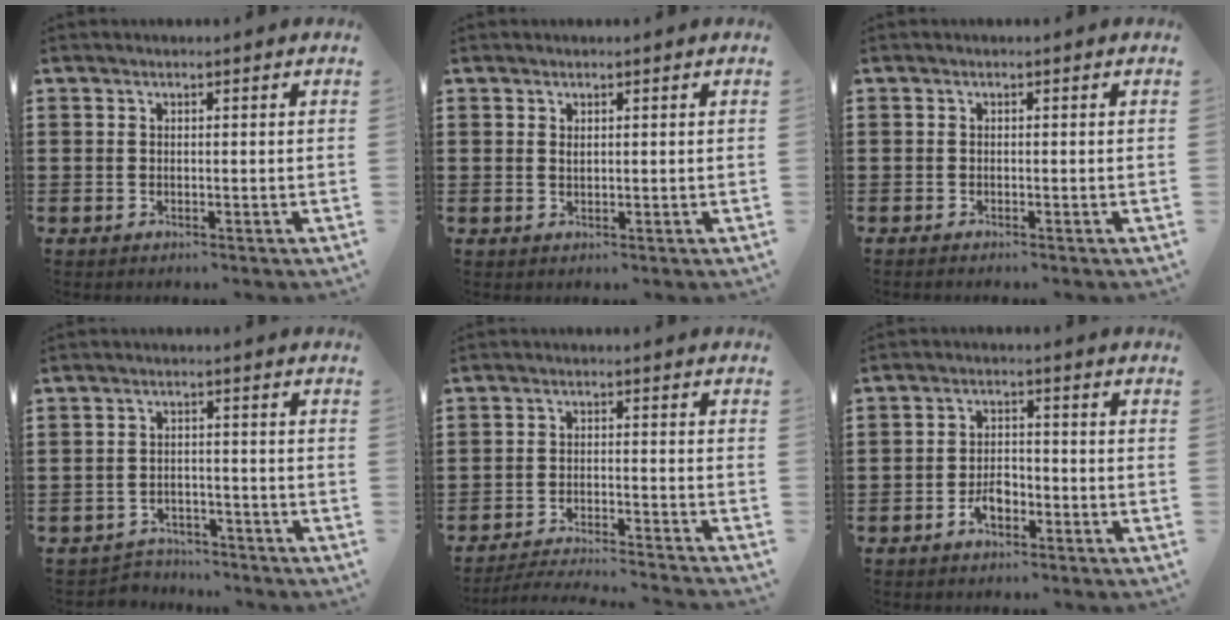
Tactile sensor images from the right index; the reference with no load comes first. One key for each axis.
{"total": 0.7, "fx": 0.3, "fy": 0.4, "fz": 0.5, "tx": -0.011, "ty": 0.002, "tz": 0.006}
{"total": 0.6, "fx": -0.6, "fy": -0.1, "fz": 0.1, "tx": -0.003, "ty": -0.004, "tz": -0.011}
{"total": 2.8, "fx": -2.8, "fy": 0.5, "fz": -0.2, "tx": -0.006, "ty": -0.002, "tz": -0.059}
{"total": 3.7, "fx": -3.7, "fy": -0.4, "fz": 0.7, "tx": -0.022, "ty": -0.009, "tz": -0.078}
{"total": 3.5, "fx": -2.0, "fy": 1.7, "fz": 2.3, "tx": -0.049, "ty": 0.001, "tz": -0.039}